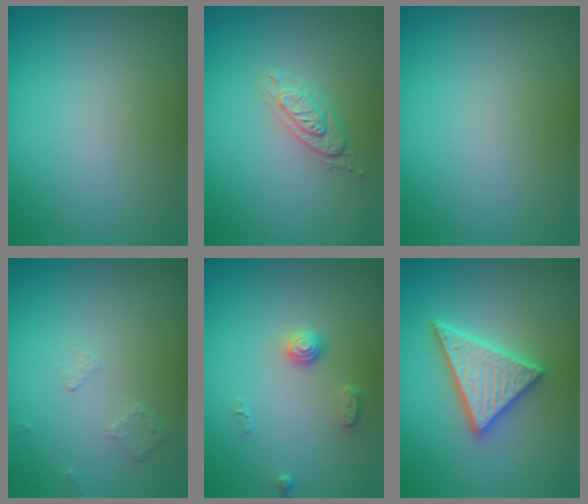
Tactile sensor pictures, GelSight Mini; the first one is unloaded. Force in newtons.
{"total": 2.0, "press": 1.9, "slide": 0.6}
{"total": 0.0}
{"total": 0.8, "press": 0.6, "slide": 0.5}
{"total": 1.4, "press": 1.0, "slide": 1.0}
{"total": 4.9, "press": 4.8, "slide": 0.7}